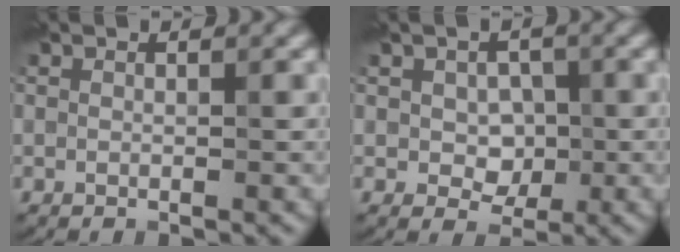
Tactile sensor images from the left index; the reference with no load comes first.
{"total": 3.1, "force": [0.0, 2.3, 2.1], "torque": [-0.035, -0.004, -0.002]}